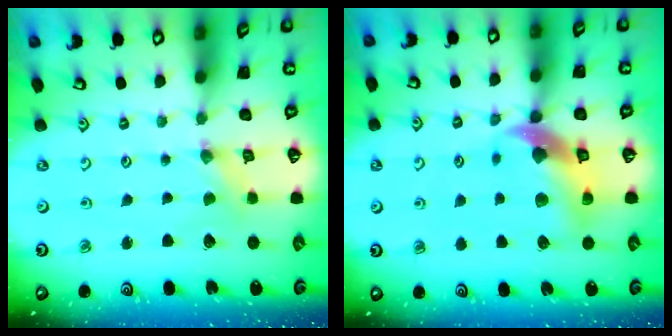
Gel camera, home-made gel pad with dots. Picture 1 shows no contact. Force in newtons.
{"total": 11.5, "press": 11.4, "slide": 1.7}